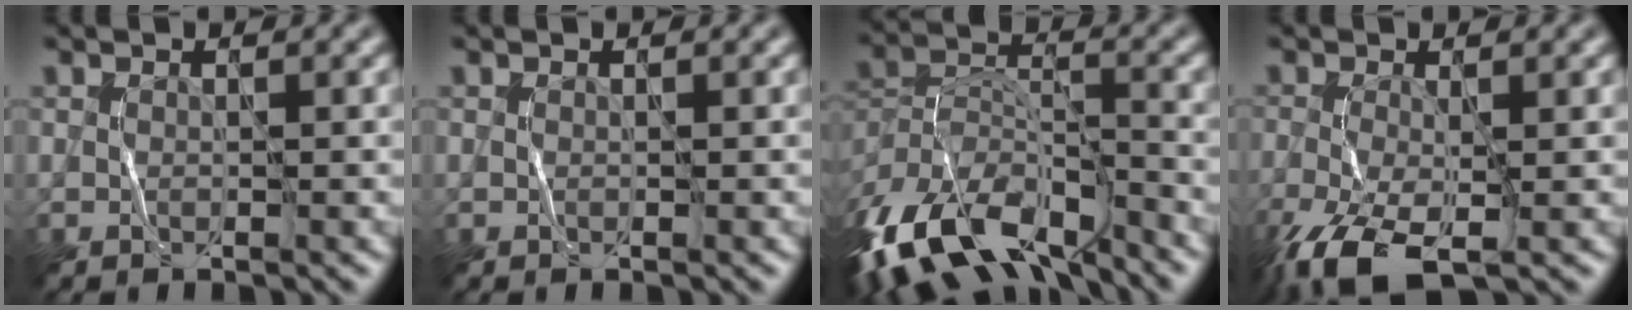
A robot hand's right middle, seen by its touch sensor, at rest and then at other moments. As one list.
[{"total": 0.0}, {"total": 11.8, "force": [-9.0, 4.9, 5.9], "torque": [-0.140, -0.002, -0.159]}, {"total": 7.0, "force": [-4.1, 2.5, 5.1], "torque": [-0.135, -0.022, -0.075]}]